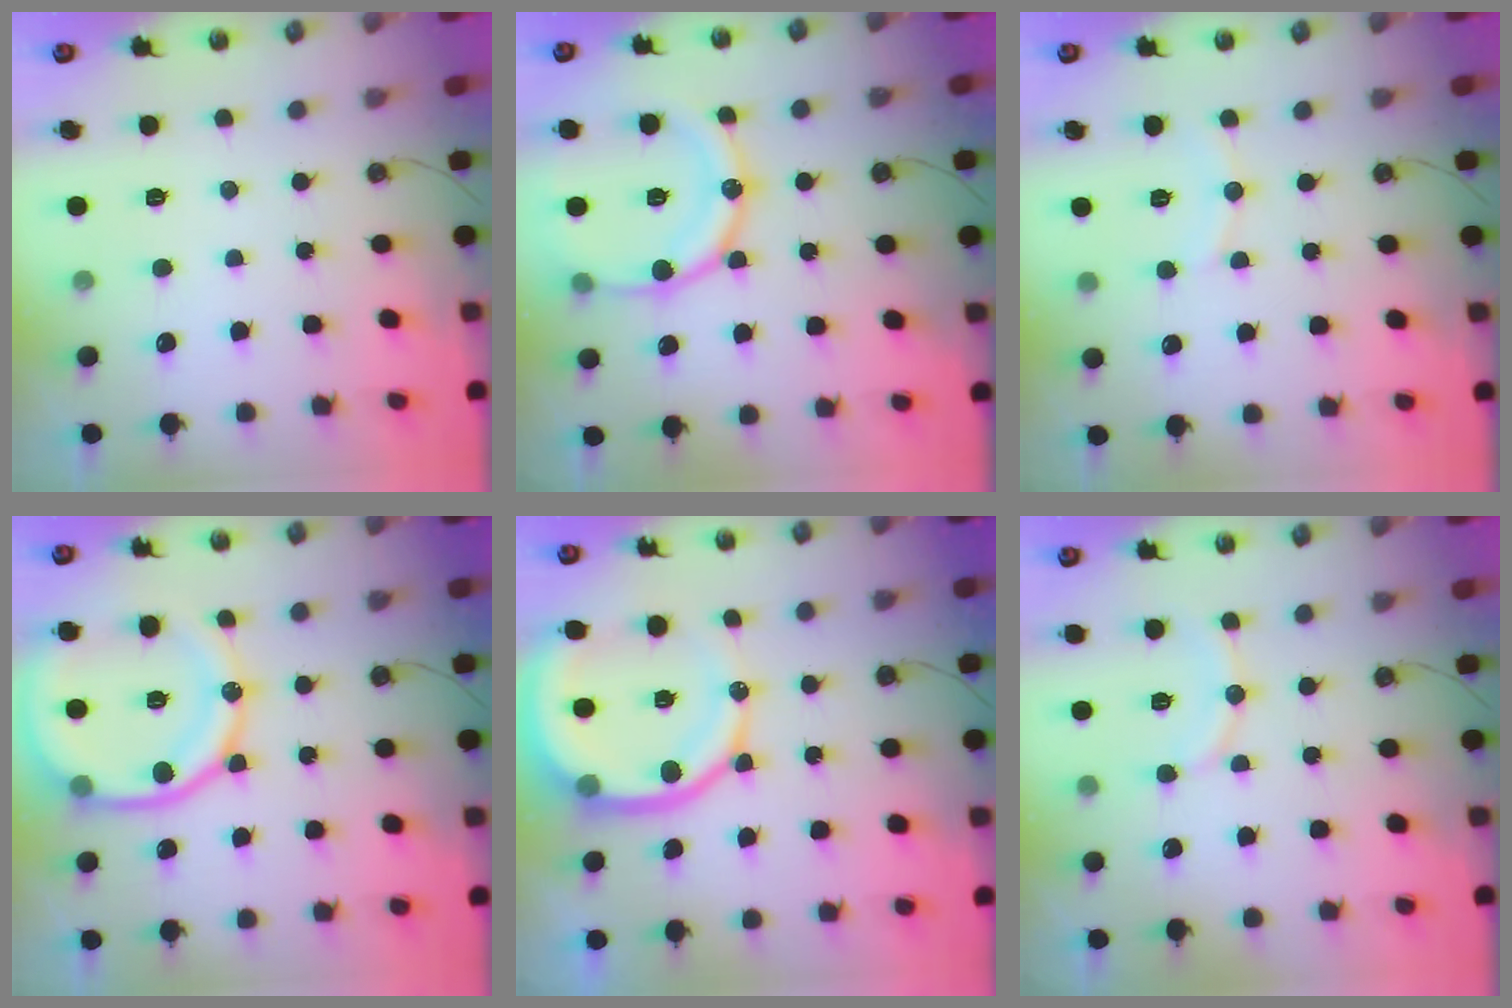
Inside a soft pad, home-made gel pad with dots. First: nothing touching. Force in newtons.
{"total": 18.2, "press": 17.9, "slide": 3.3}
{"total": 7.0, "press": 7.0, "slide": 0.4}
{"total": 18.5, "press": 18.4, "slide": 1.9}
{"total": 15.4, "press": 15.2, "slide": 2.1}
{"total": 9.3, "press": 9.1, "slide": 2.2}